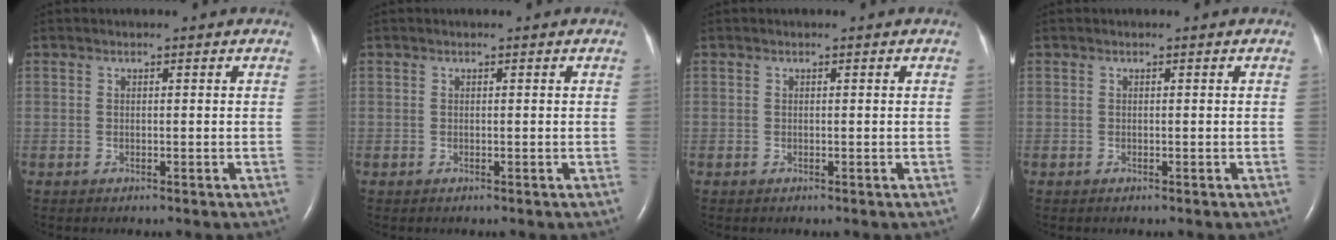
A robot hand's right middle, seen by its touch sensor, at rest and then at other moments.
{"total": 0.0}
{"total": 0.0}
{"total": 0.0}